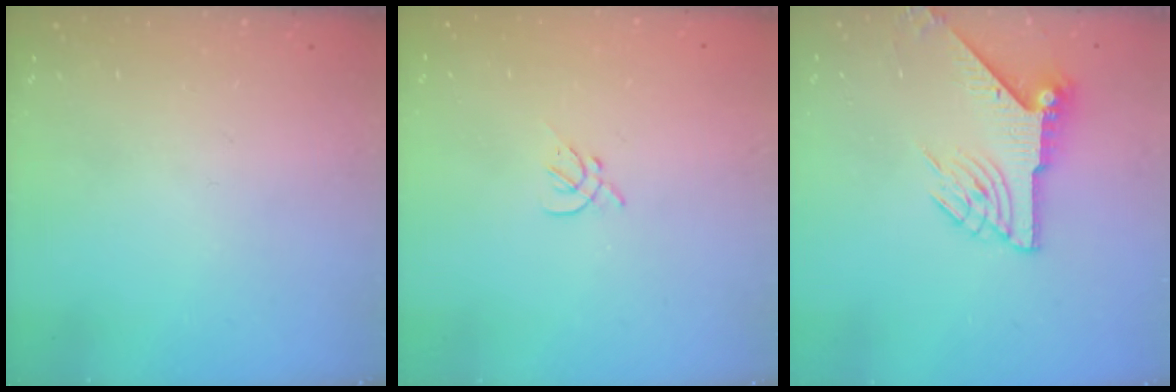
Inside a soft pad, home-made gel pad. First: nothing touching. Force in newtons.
{"total": 2.0, "press": 1.9, "slide": 0.5}
{"total": 9.2, "press": 9.2, "slide": 0.6}